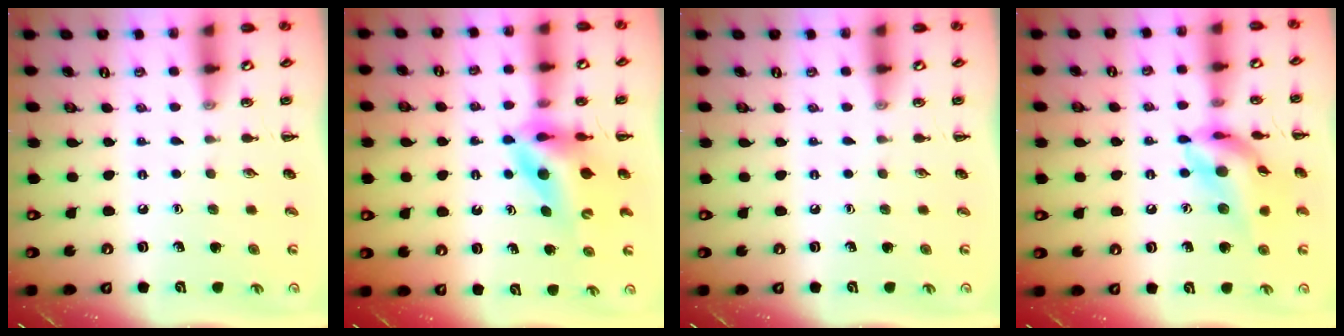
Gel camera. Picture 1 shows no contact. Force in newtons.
{"total": 9.4, "press": 9.0, "slide": 2.8}
{"total": 0.0}
{"total": 15.0, "press": 14.7, "slide": 3.0}